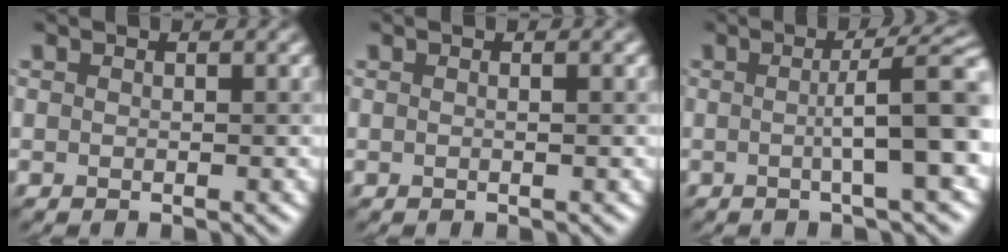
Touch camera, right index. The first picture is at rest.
{"total": 0.8, "force": [0.2, 0.3, 0.7], "torque": [-0.005, -0.001, -0.007]}
{"total": 6.7, "force": [0.0, 1.0, 6.6], "torque": [-0.088, 0.012, 0.000]}